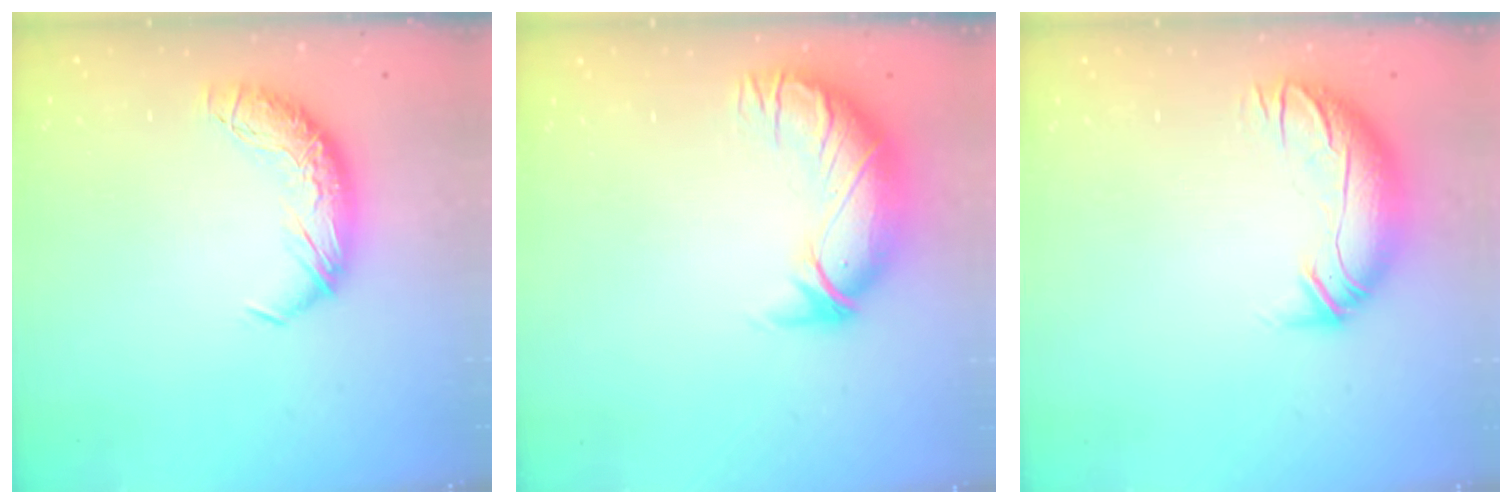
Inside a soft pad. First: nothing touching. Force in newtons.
{"total": 3.0, "press": 0.4, "slide": 3.0}
{"total": 3.2, "press": 1.3, "slide": 2.9}